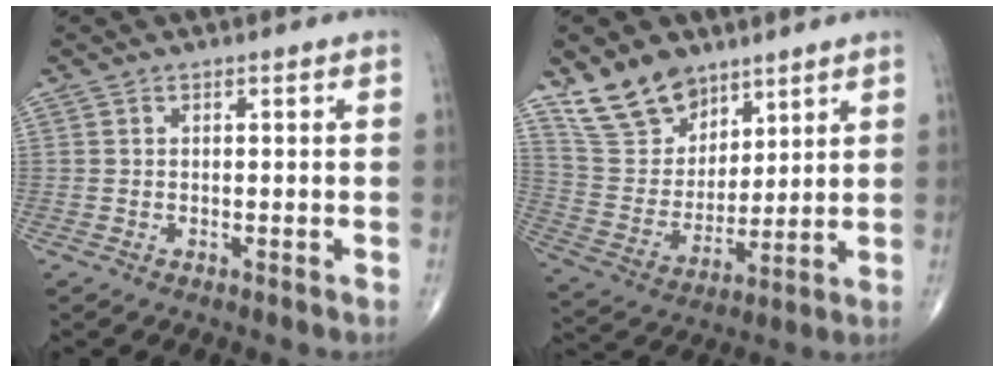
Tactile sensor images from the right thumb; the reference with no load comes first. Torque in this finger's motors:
{"motor_torque": [-0.39, 1.11, -0.39, 0.31, 0.03]}